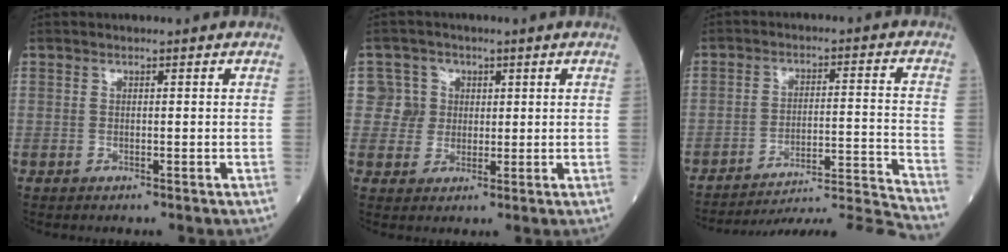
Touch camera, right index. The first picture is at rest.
{"total": 4.6, "force": [1.1, 4.5, -0.1], "torque": [0.012, 0.012, 0.019]}
{"total": 15.9, "force": [-15.2, -4.0, 2.5], "torque": [-0.012, 0.009, -0.223]}